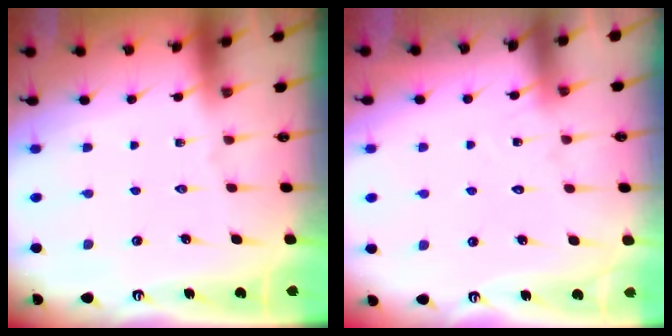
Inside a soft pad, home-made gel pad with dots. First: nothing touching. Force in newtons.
{"total": 8.3, "press": 8.2, "slide": 0.6}